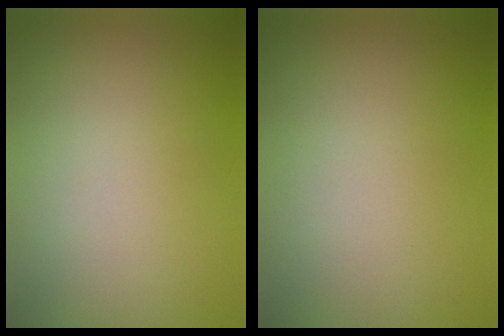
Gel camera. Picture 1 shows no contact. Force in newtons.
{"total": 0.0}